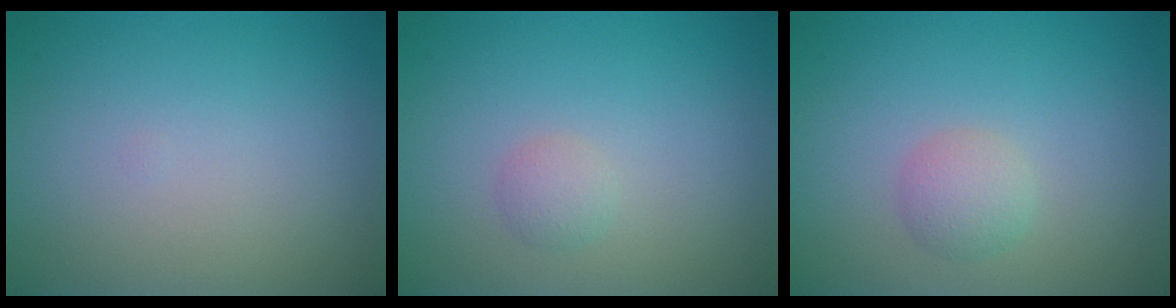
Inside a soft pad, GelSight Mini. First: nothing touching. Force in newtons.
{"total": 1.2, "press": 1.2, "slide": 0.1}
{"total": 1.9, "press": 1.9, "slide": 0.1}